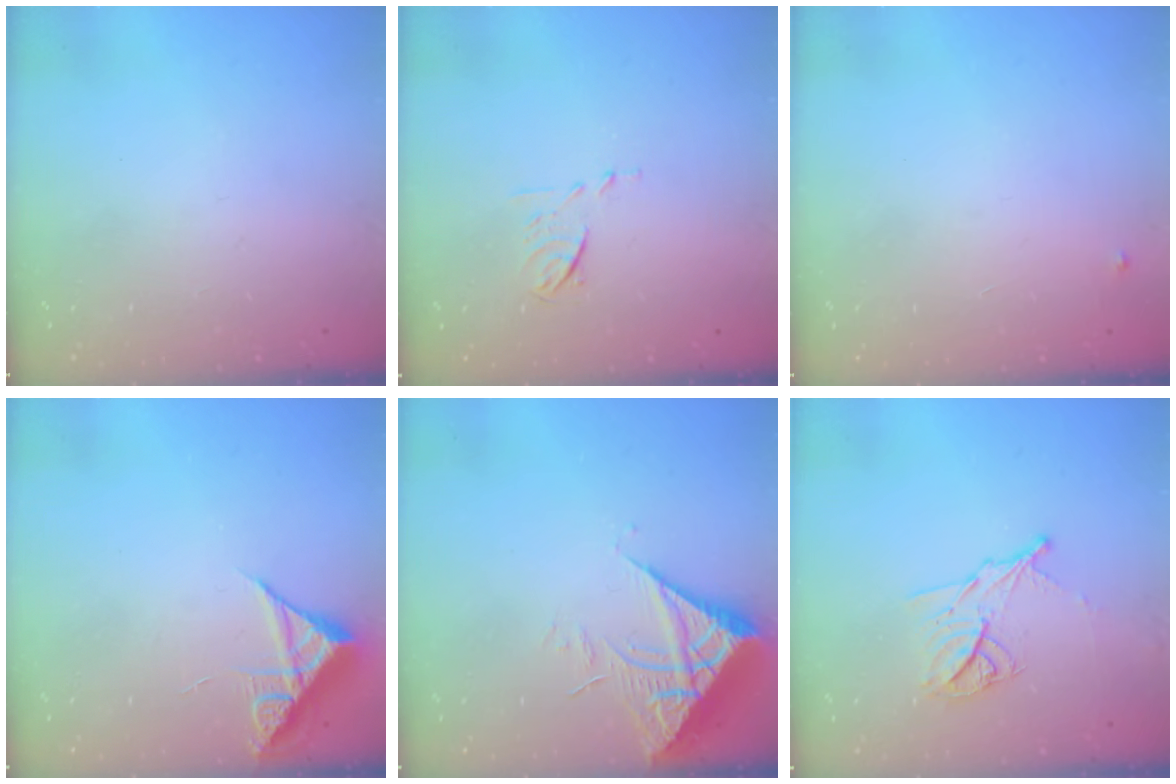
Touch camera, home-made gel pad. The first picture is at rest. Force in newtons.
{"total": 6.3, "press": 6.2, "slide": 1.0}
{"total": 3.2, "press": 3.2, "slide": 0.2}
{"total": 7.1, "press": 7.1, "slide": 0.3}
{"total": 8.0, "press": 8.0, "slide": 0.8}
{"total": 11.4, "press": 11.4, "slide": 0.3}